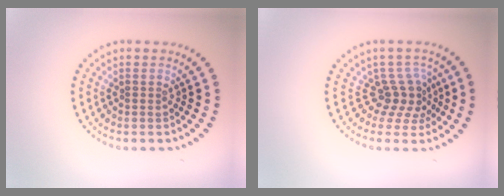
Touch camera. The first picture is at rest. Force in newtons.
{"total": 2.9, "press": 1.9, "slide": 2.2}